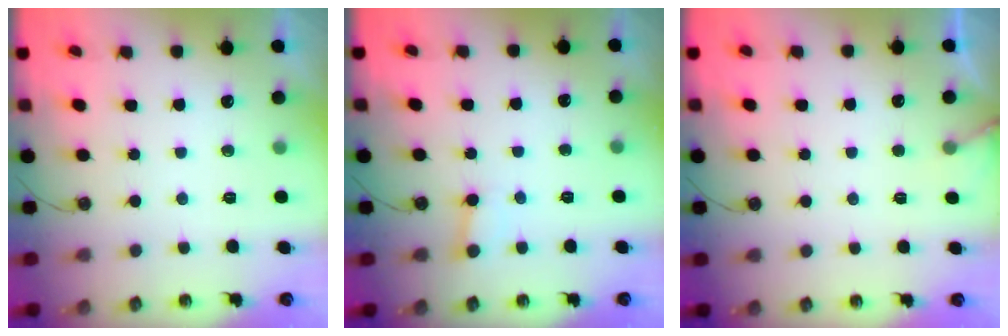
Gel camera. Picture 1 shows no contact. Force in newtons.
{"total": 2.5, "press": 2.5, "slide": 0.2}
{"total": 4.0, "press": 4.0, "slide": 0.3}